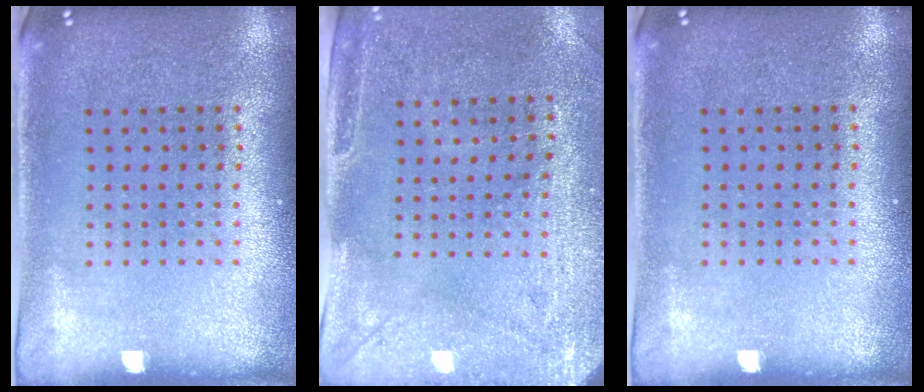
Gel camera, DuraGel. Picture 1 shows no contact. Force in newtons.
{"total": 3.0, "press": 2.4, "slide": 1.8}
{"total": 0.0}